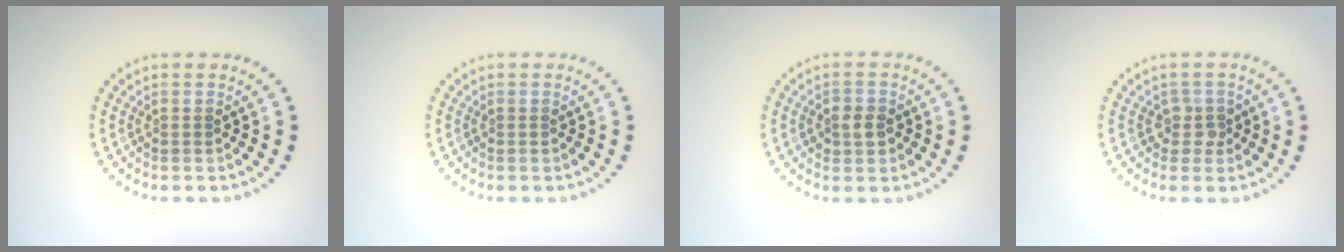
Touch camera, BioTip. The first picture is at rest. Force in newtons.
{"total": 0.0}
{"total": 1.9, "press": 1.8, "slide": 0.5}
{"total": 1.4, "press": 1.2, "slide": 0.8}